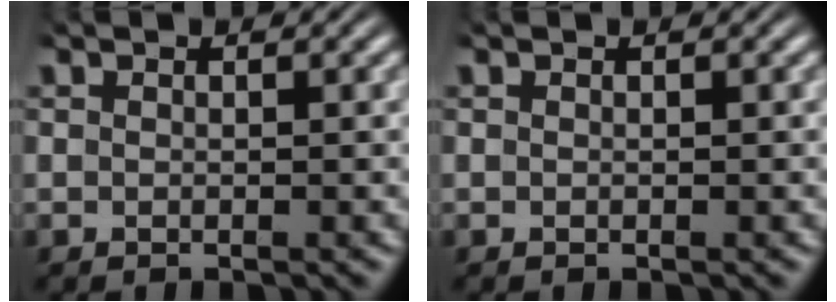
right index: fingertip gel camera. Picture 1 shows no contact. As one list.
[{"total": 0.0}]